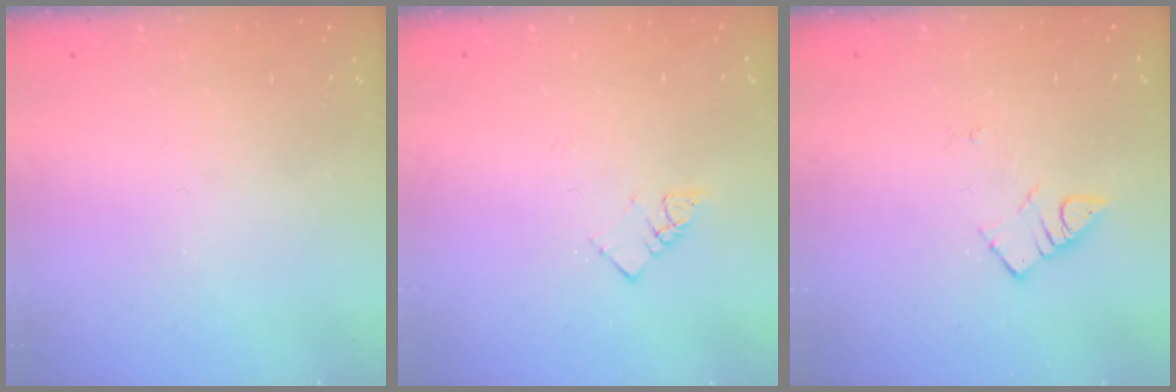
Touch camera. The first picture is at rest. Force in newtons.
{"total": 4.5, "press": 4.5, "slide": 0.4}
{"total": 2.8, "press": 2.7, "slide": 0.3}